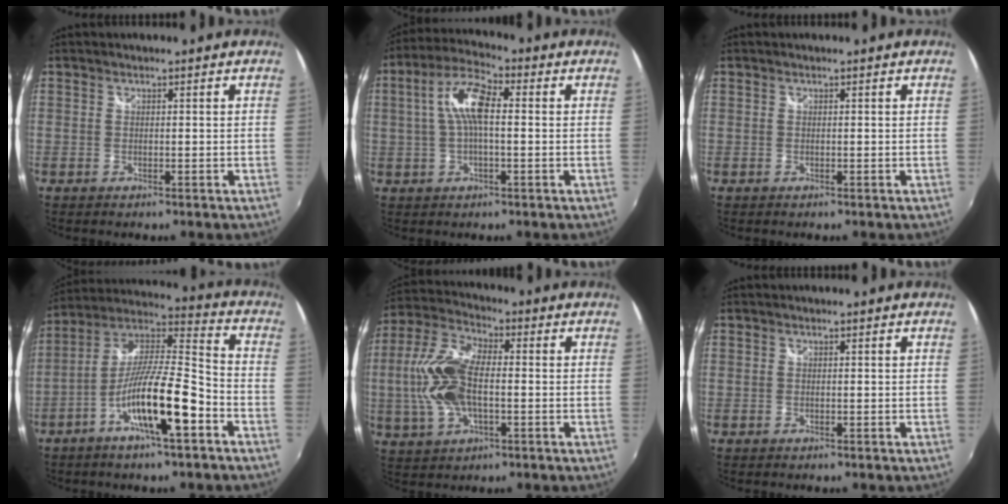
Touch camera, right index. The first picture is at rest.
{"total": 8.7, "force": [0.7, 3.0, 8.1], "torque": [-0.166, 0.019, 0.011]}
{"total": 0.0}
{"total": 15.6, "force": [-7.1, 2.5, 13.6], "torque": [-0.254, -0.006, -0.136]}
{"total": 13.8, "force": [-1.1, 6.7, 12.0], "torque": [-0.265, 0.011, -0.025]}
{"total": 0.0}